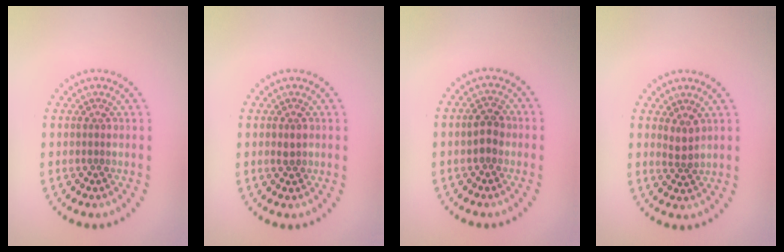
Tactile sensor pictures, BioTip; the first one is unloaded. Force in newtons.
{"total": 1.0, "press": 1.0, "slide": 0.3}
{"total": 2.1, "press": 2.1, "slide": 0.2}
{"total": 1.5, "press": 1.2, "slide": 0.9}